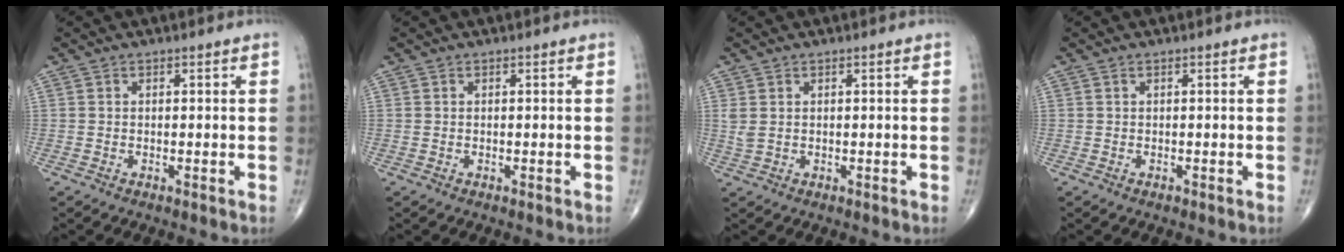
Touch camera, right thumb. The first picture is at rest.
{"total": 0.0}
{"total": 1.8, "force": [0.6, 1.1, 1.4], "torque": [-0.035, 0.007, 0.020]}
{"total": 0.0}